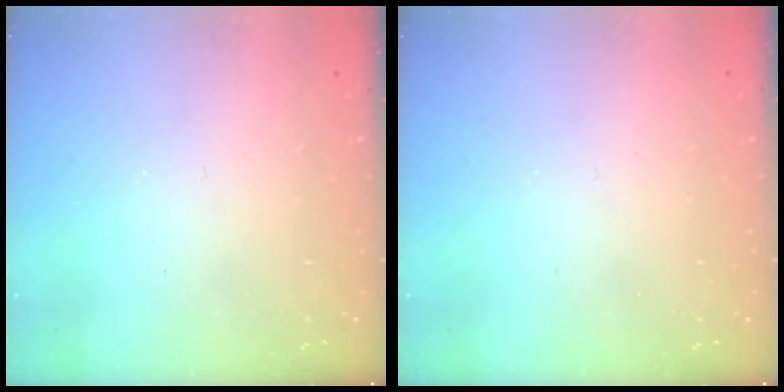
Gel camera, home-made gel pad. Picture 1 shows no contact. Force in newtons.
{"total": 0.0}